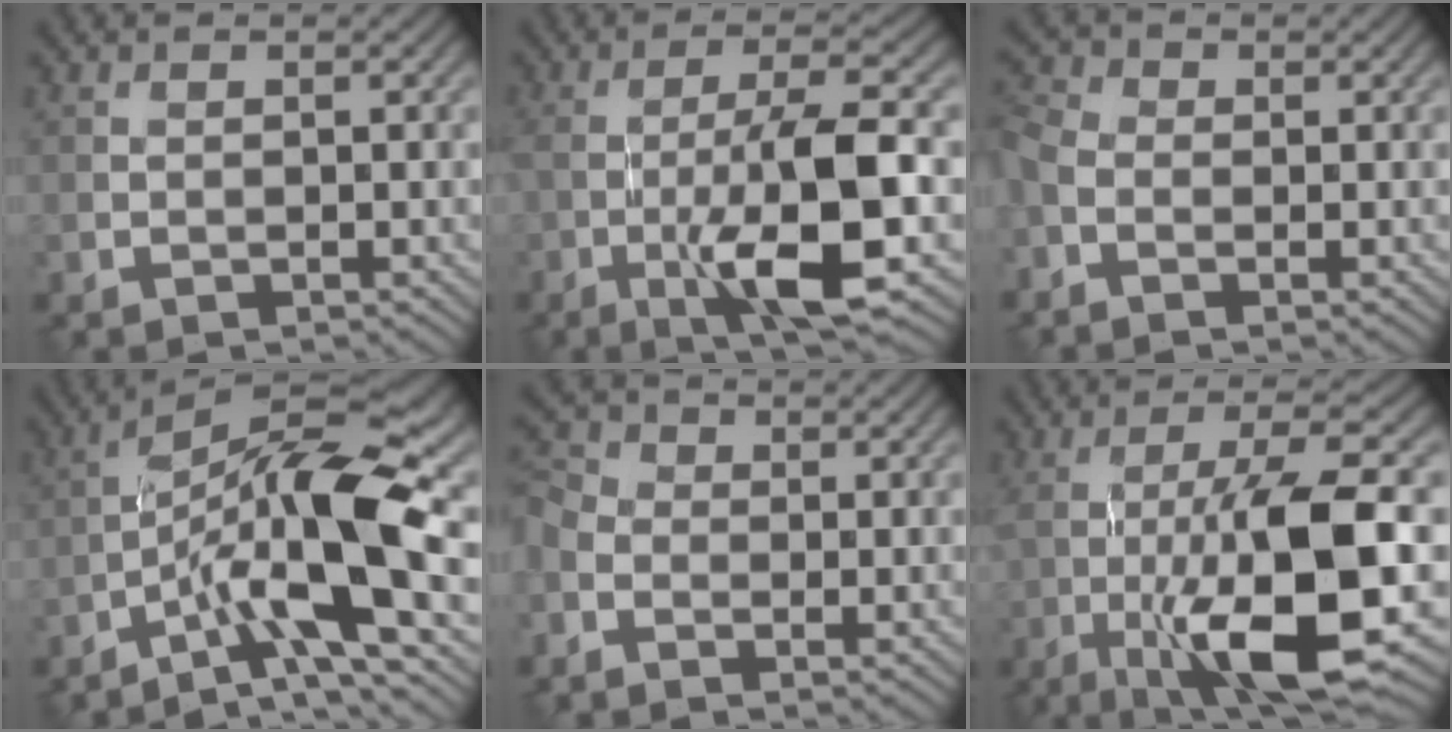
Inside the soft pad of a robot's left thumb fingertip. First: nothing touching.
{"total": 11.4, "force": [-3.6, 2.6, 10.5], "torque": [-0.169, 0.006, -0.067]}
{"total": 3.7, "force": [-1.5, 2.2, 2.5], "torque": [-0.073, -0.007, -0.040]}
{"total": 13.1, "force": [-4.1, 2.9, 12.1], "torque": [-0.205, 0.009, -0.081]}
{"total": 4.2, "force": [-1.4, 3.1, 2.5], "torque": [-0.070, -0.004, -0.035]}
{"total": 14.9, "force": [-3.9, 3.5, 14.0], "torque": [-0.228, 0.007, -0.068]}